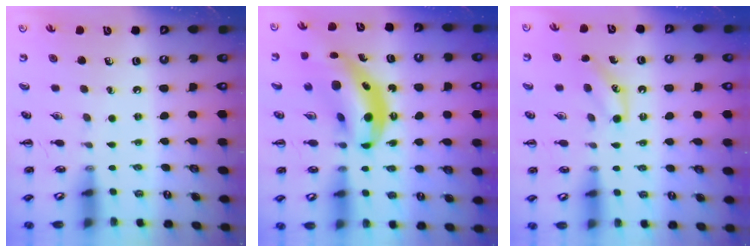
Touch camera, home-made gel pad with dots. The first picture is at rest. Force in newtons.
{"total": 10.1, "press": 9.8, "slide": 2.3}
{"total": 5.2, "press": 5.1, "slide": 1.3}